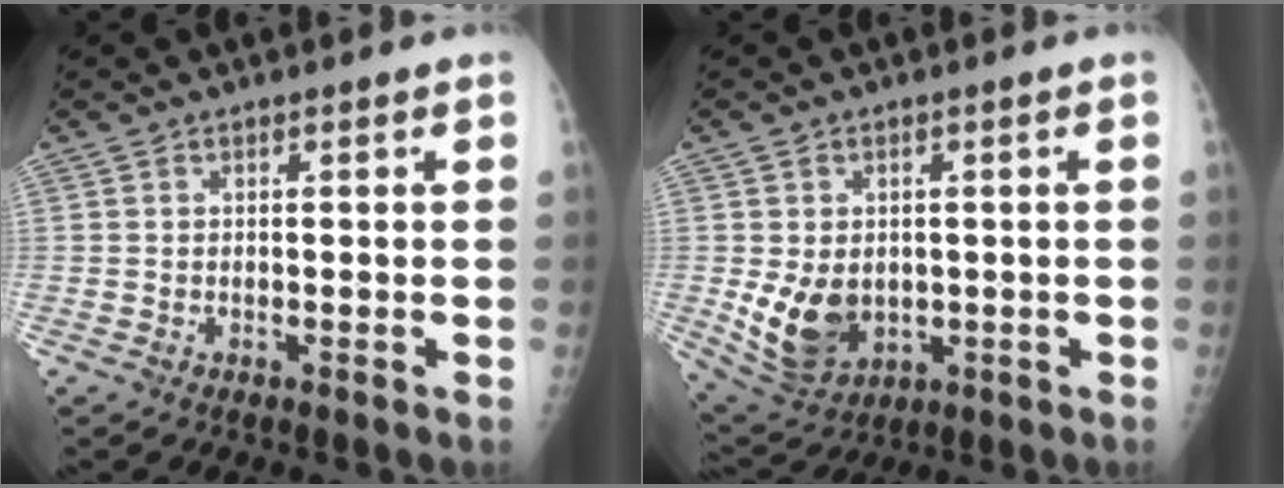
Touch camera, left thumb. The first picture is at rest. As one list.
[{"total": 9.4, "force": [-0.7, 7.0, 6.2], "torque": [-0.091, -0.010, 0.011]}]